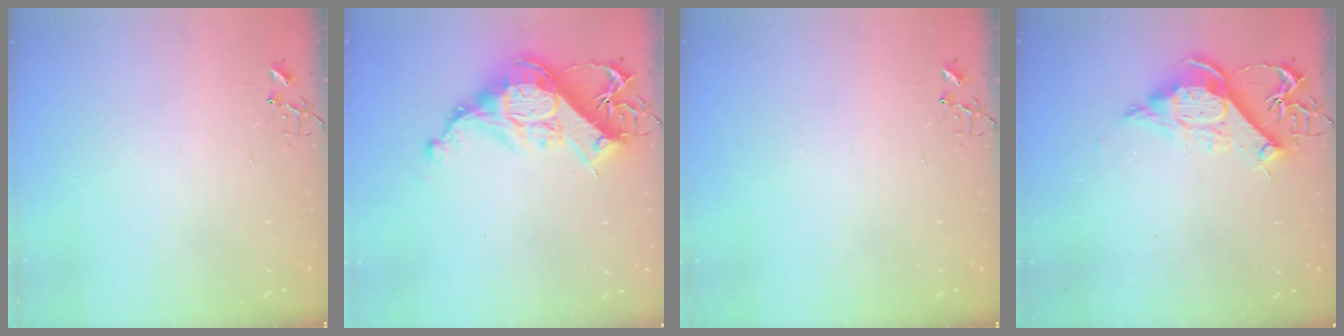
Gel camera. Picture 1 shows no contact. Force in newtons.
{"total": 15.9, "press": 15.8, "slide": 1.5}
{"total": 0.0}
{"total": 11.9, "press": 11.7, "slide": 1.8}